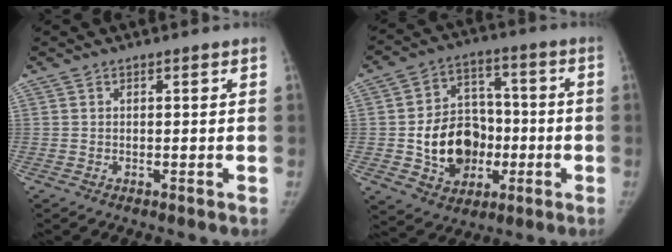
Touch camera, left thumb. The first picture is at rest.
{"total": 15.6, "force": [-3.1, 12.3, 9.2], "torque": [-0.096, 0.028, -0.040]}